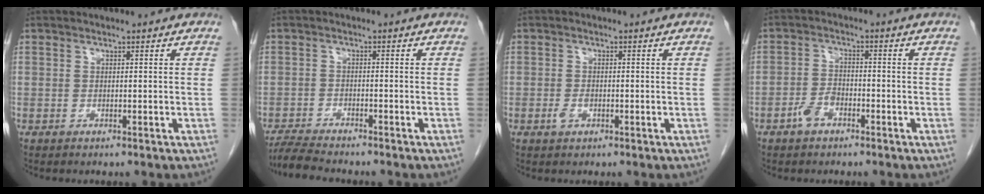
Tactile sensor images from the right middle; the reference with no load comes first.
{"total": 5.8, "force": [-5.4, 0.2, 2.1], "torque": [-0.037, -0.019, -0.093]}
{"total": 1.6, "force": [-0.6, 0.9, 1.2], "torque": [-0.026, 0.001, -0.010]}
{"total": 3.4, "force": [-2.1, 1.9, 2.0], "torque": [-0.043, 0.004, -0.039]}